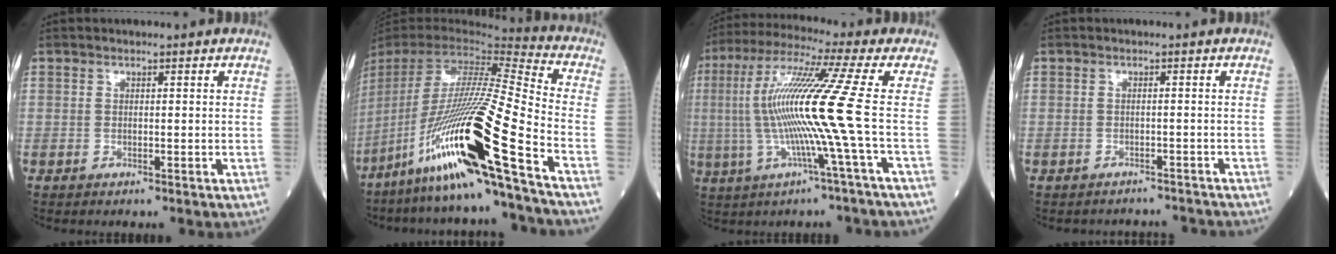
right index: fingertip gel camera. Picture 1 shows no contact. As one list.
[{"total": 25.6, "force": [-14.0, -0.5, 21.4], "torque": [-0.425, -0.051, -0.264]}, {"total": 14.0, "force": [-1.1, -2.8, 13.6], "torque": [-0.270, 0.001, -0.028]}, {"total": 4.4, "force": [-4.1, 1.4, -0.8], "torque": [0.013, 0.012, -0.050]}]